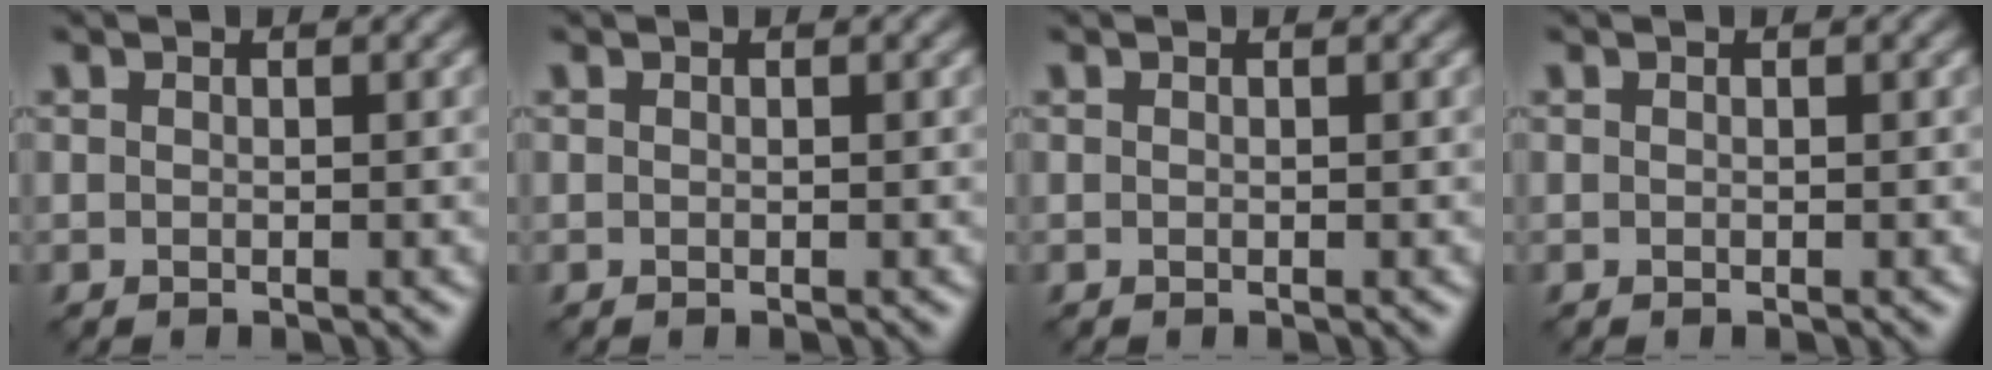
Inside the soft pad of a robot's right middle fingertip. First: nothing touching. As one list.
[{"total": 0.0}, {"total": 0.0}, {"total": 0.0}]